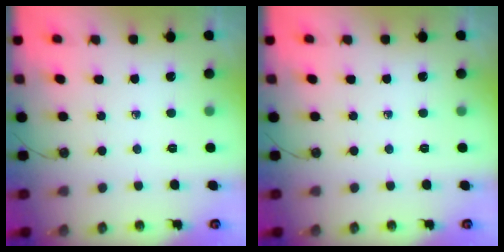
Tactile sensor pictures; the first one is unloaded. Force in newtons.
{"total": 0.0}